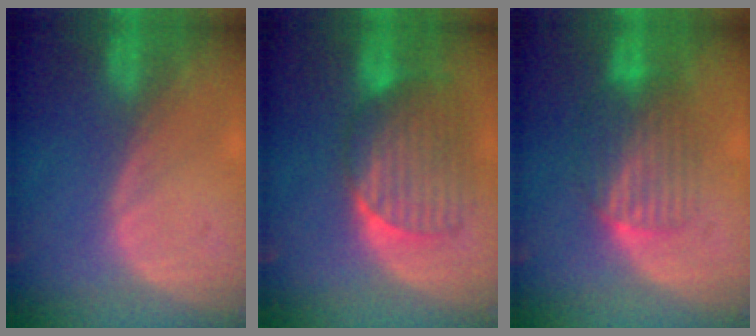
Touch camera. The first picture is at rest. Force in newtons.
{"total": 8.3, "press": 8.1, "slide": 1.9}
{"total": 6.4, "press": 6.3, "slide": 1.1}